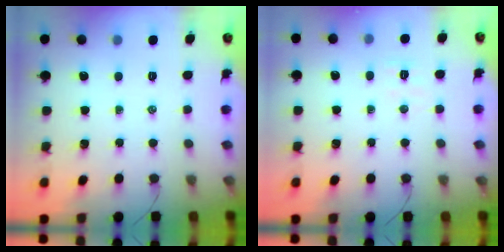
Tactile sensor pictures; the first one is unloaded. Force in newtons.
{"total": 4.4, "press": 4.3, "slide": 0.8}